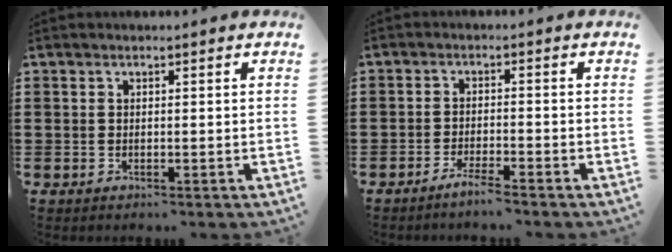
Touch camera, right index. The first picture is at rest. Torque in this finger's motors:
{"motor_torque": [2.14, 0.00, 0.04, 0.04]}